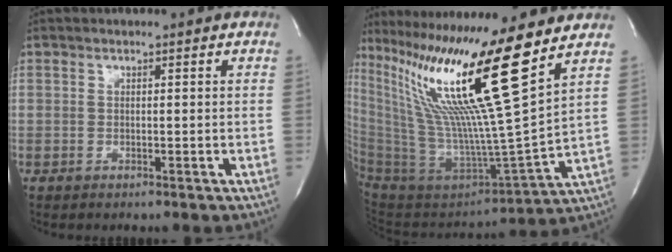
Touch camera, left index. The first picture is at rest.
{"total": 25.2, "force": [15.3, -1.6, 20.0], "torque": [-0.389, -0.029, 0.274]}